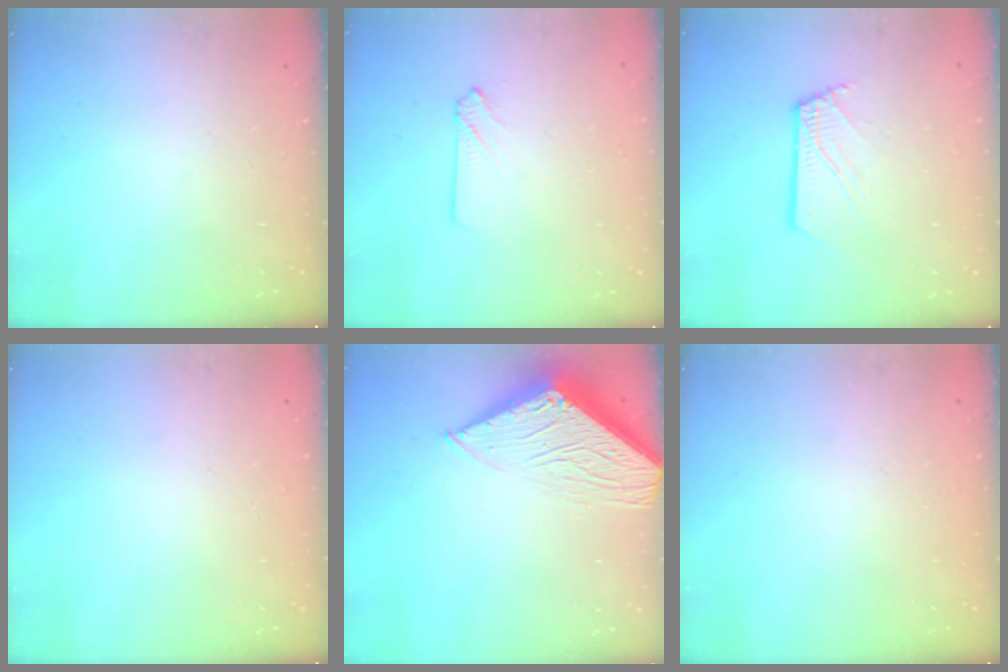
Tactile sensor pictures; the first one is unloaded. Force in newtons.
{"total": 2.4, "press": 2.4, "slide": 0.3}
{"total": 3.3, "press": 3.3, "slide": 0.4}
{"total": 0.0}
{"total": 12.5, "press": 12.5, "slide": 1.0}
{"total": 0.0}